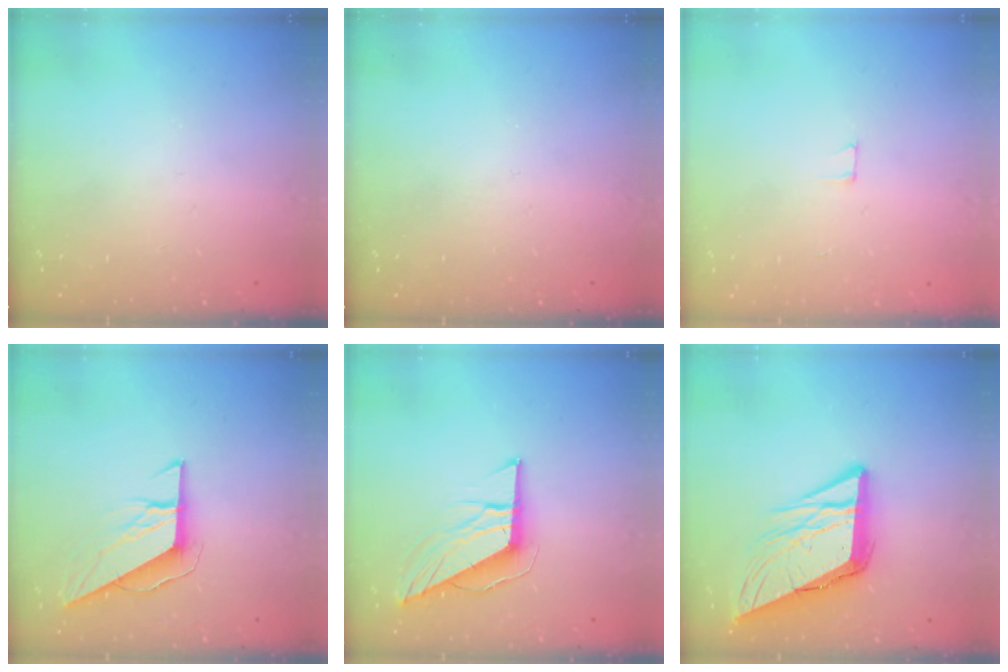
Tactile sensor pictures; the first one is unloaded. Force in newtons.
{"total": 0.0}
{"total": 2.5, "press": 2.5, "slide": 0.2}
{"total": 8.4, "press": 8.4, "slide": 0.4}
{"total": 9.6, "press": 9.6, "slide": 0.5}
{"total": 12.9, "press": 12.7, "slide": 2.0}